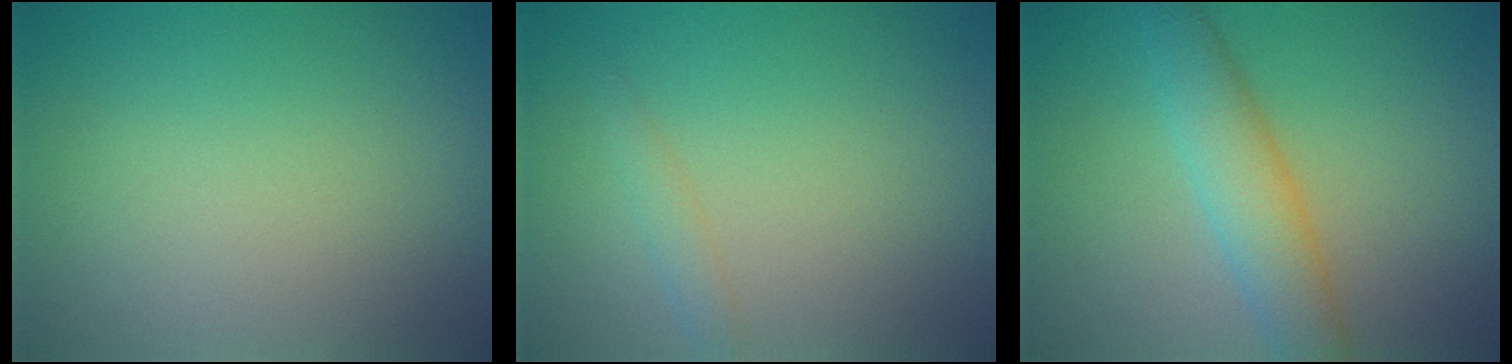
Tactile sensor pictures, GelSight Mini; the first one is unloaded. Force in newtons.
{"total": 1.3, "press": 1.3, "slide": 0.0}
{"total": 4.4, "press": 4.4, "slide": 0.1}